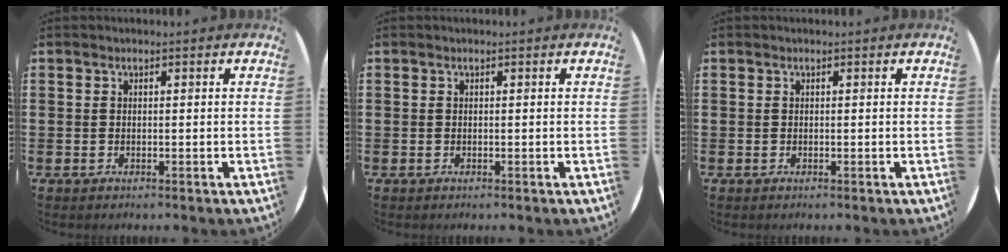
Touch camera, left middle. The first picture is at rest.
{"total": 0.0}
{"total": 0.0}